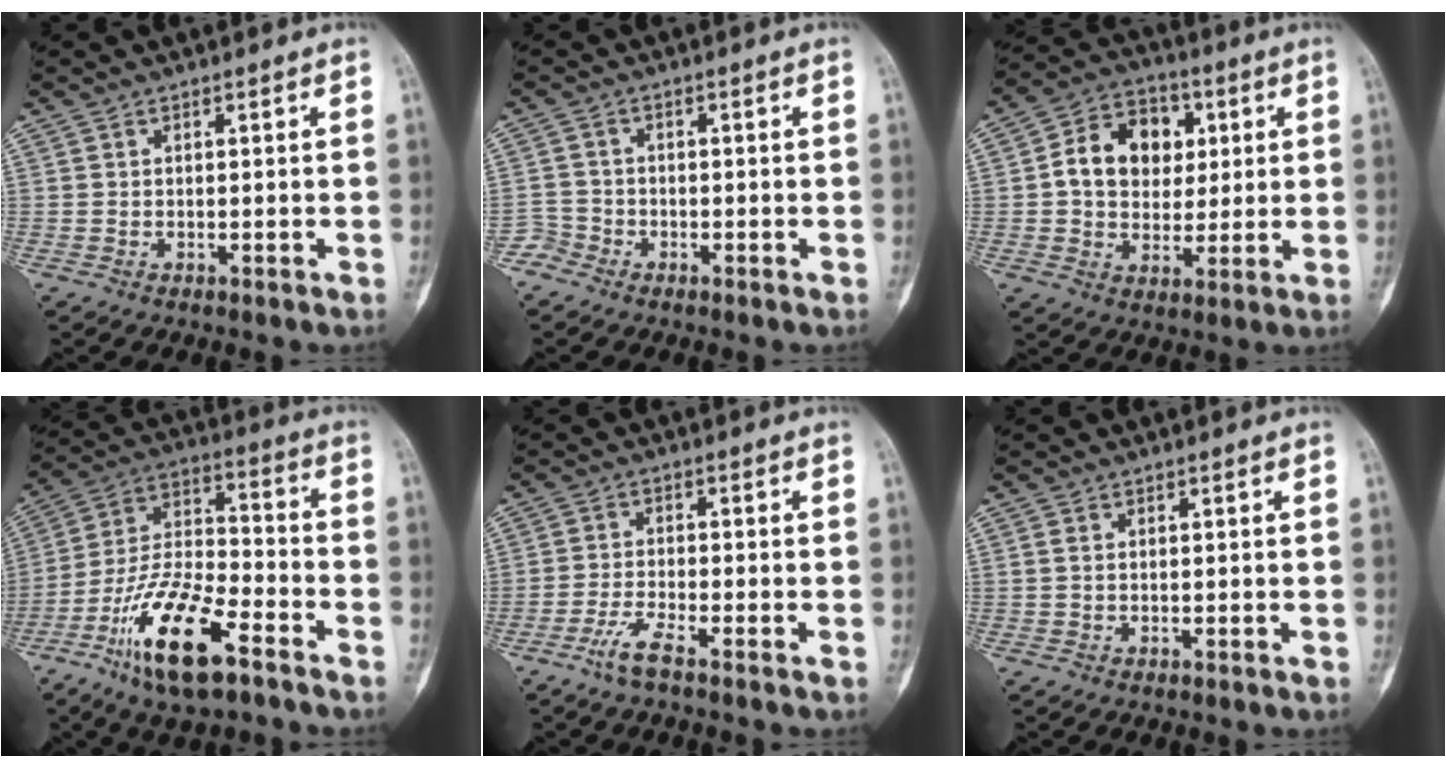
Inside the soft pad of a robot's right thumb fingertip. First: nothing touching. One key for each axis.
{"total": 2.7, "fx": -1.9, "fy": 1.8, "fz": -0.4, "tx": 0.018, "ty": 0.009, "tz": -0.047}
{"total": 13.3, "fx": 2.2, "fy": 10.4, "fz": 8.1, "tx": -0.092, "ty": 0.010, "tz": 0.032}
{"total": 17.6, "fx": -10.1, "fy": 5.9, "fz": 13.1, "tx": -0.246, "ty": 0.060, "tz": -0.189}
{"total": 4.0, "fx": -2.9, "fy": 0.1, "fz": 2.8, "tx": -0.073, "ty": 0.008, "tz": -0.062}
{"total": 0.8, "fx": 0.1, "fy": 0.6, "fz": 0.6, "tx": -0.015, "ty": 0.000, "tz": 0.003}